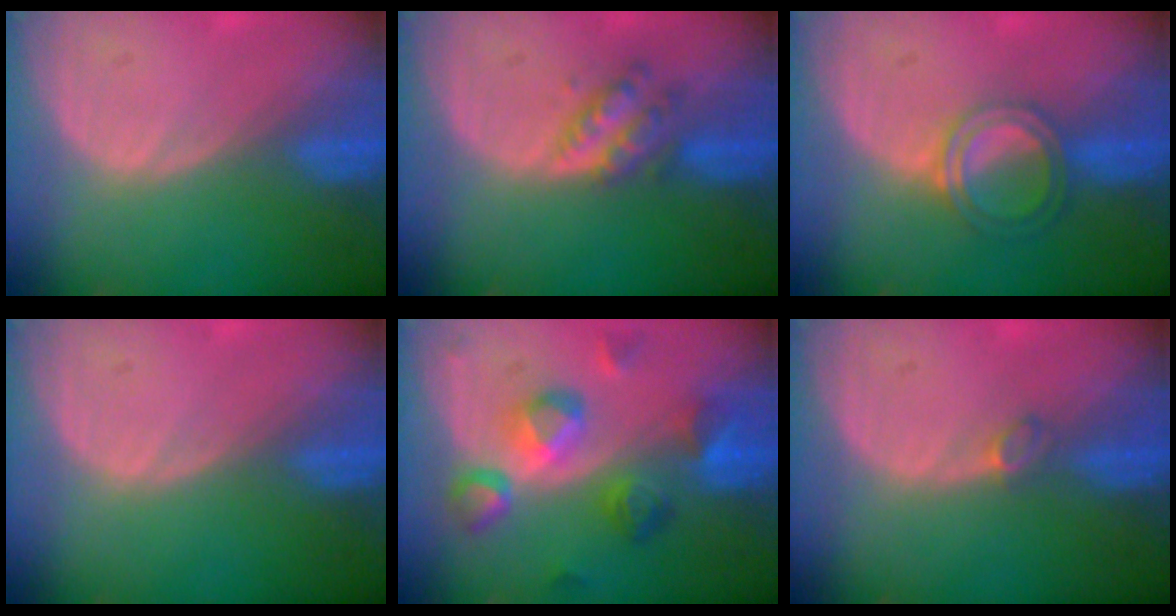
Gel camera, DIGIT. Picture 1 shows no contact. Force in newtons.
{"total": 4.6, "press": 4.6, "slide": 0.3}
{"total": 5.1, "press": 4.6, "slide": 2.1}
{"total": 0.0}
{"total": 8.5, "press": 8.2, "slide": 2.0}
{"total": 1.4, "press": 1.3, "slide": 0.3}